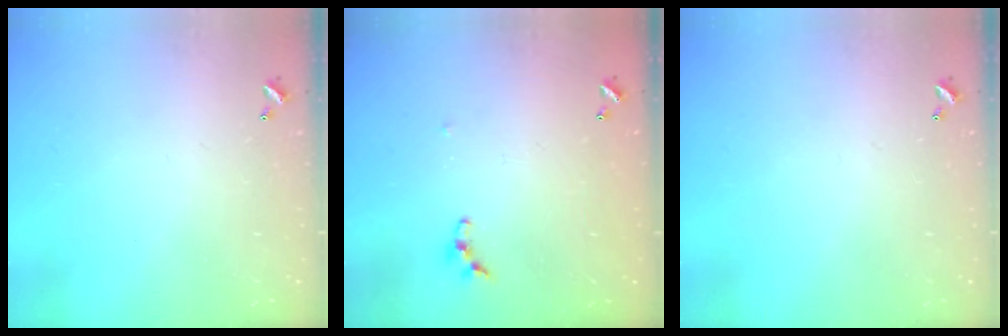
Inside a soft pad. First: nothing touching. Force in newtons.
{"total": 4.6, "press": 4.5, "slide": 0.7}
{"total": 0.0}